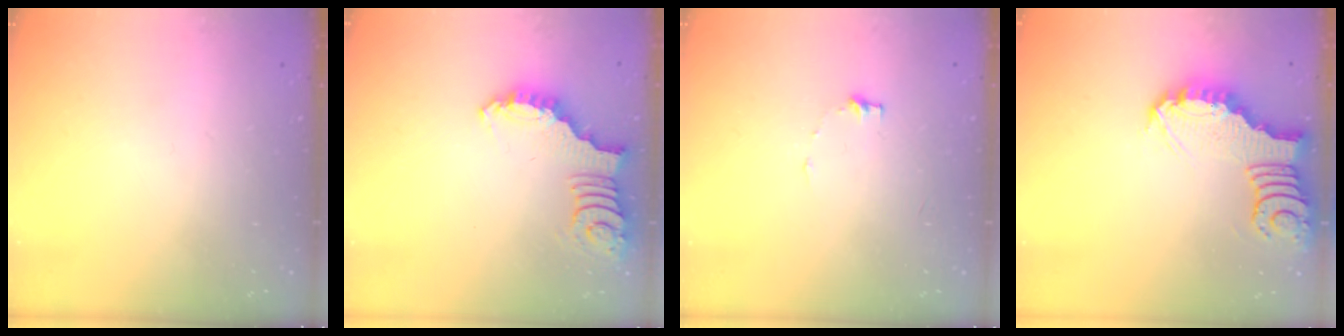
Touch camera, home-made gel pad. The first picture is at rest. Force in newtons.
{"total": 2.7, "press": 2.7, "slide": 0.5}
{"total": 5.5, "press": 5.5, "slide": 0.5}
{"total": 3.3, "press": 3.3, "slide": 0.2}